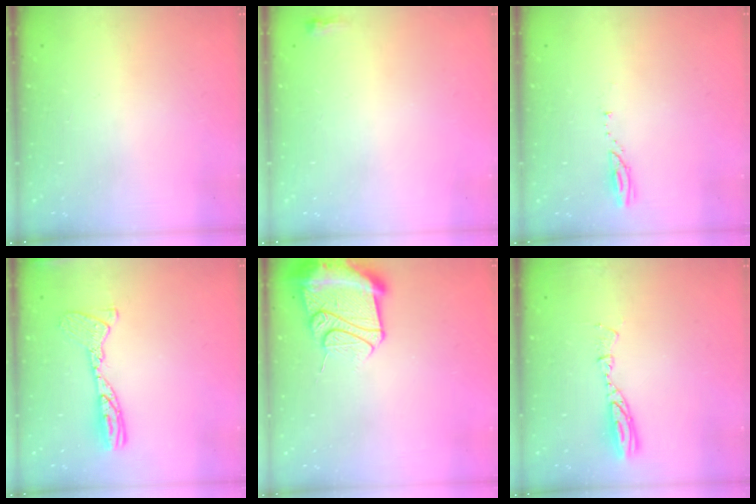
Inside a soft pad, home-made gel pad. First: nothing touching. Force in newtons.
{"total": 2.2, "press": 2.2, "slide": 0.6}
{"total": 3.2, "press": 3.2, "slide": 0.3}
{"total": 12.0, "press": 11.9, "slide": 1.1}
{"total": 15.3, "press": 15.2, "slide": 1.8}
{"total": 8.0, "press": 8.0, "slide": 0.7}